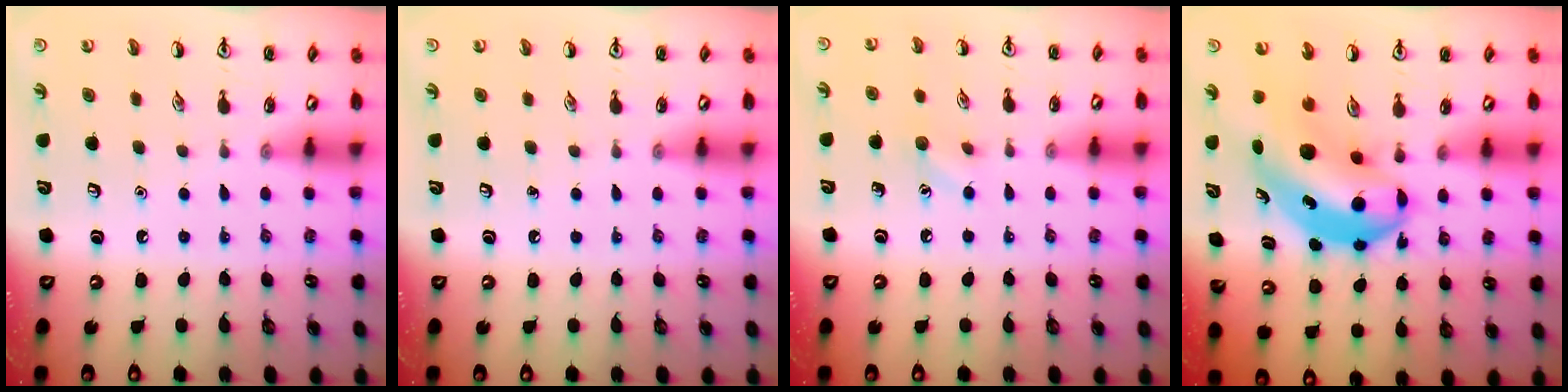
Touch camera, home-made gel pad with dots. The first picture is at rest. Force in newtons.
{"total": 0.0}
{"total": 5.7, "press": 5.4, "slide": 1.8}
{"total": 8.6, "press": 8.2, "slide": 2.3}